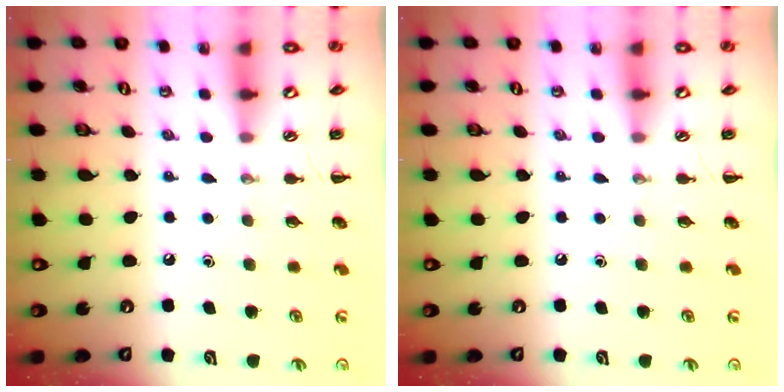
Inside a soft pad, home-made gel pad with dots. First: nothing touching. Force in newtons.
{"total": 0.0}